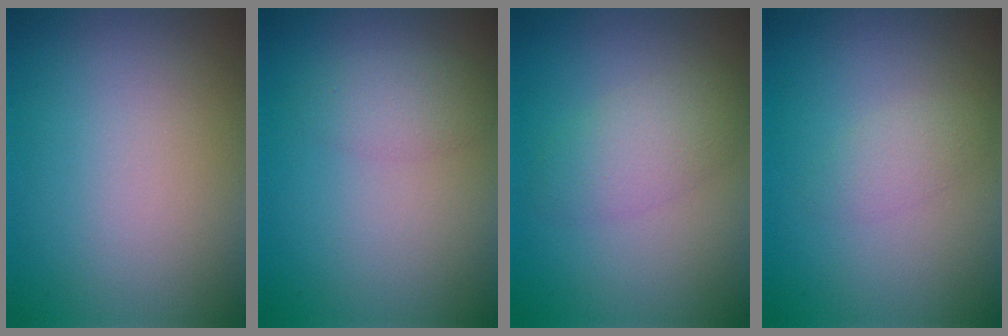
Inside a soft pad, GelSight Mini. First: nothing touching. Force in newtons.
{"total": 1.8, "press": 1.8, "slide": 0.1}
{"total": 3.0, "press": 3.0, "slide": 0.2}
{"total": 1.5, "press": 1.5, "slide": 0.1}